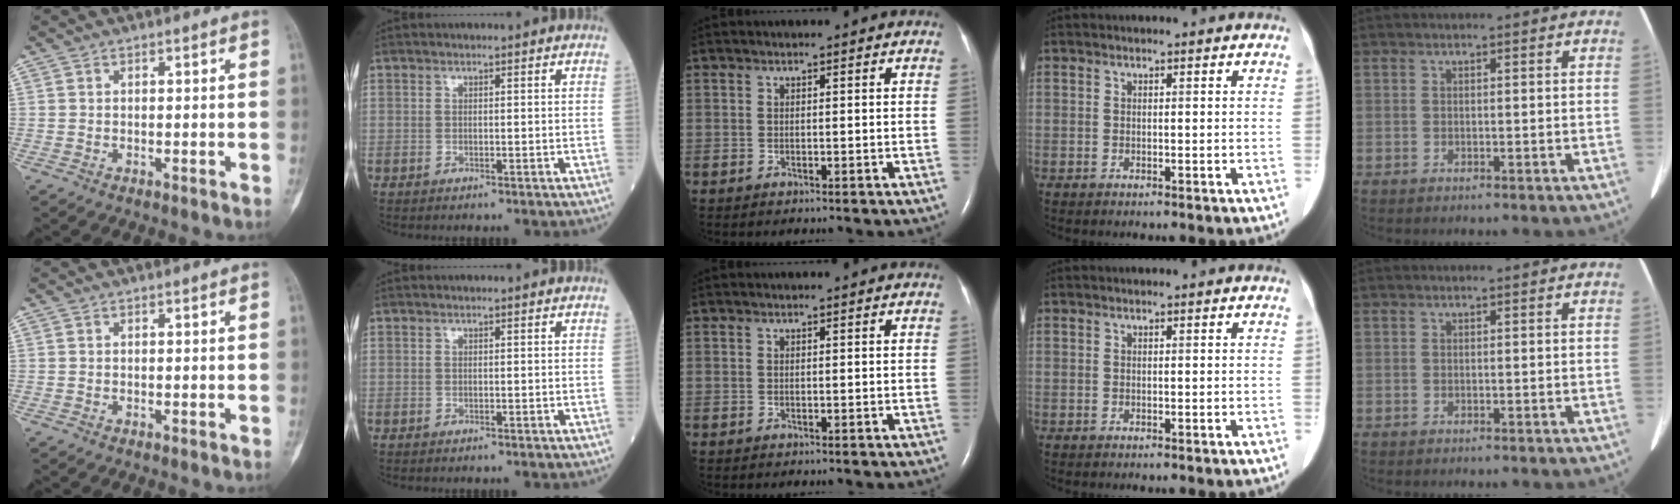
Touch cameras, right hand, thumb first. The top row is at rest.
{}